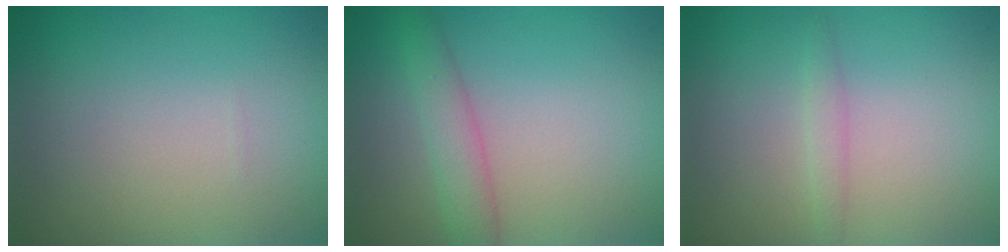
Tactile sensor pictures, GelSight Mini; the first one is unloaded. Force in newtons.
{"total": 2.9, "press": 2.9, "slide": 0.1}
{"total": 1.0, "press": 1.0, "slide": 0.1}